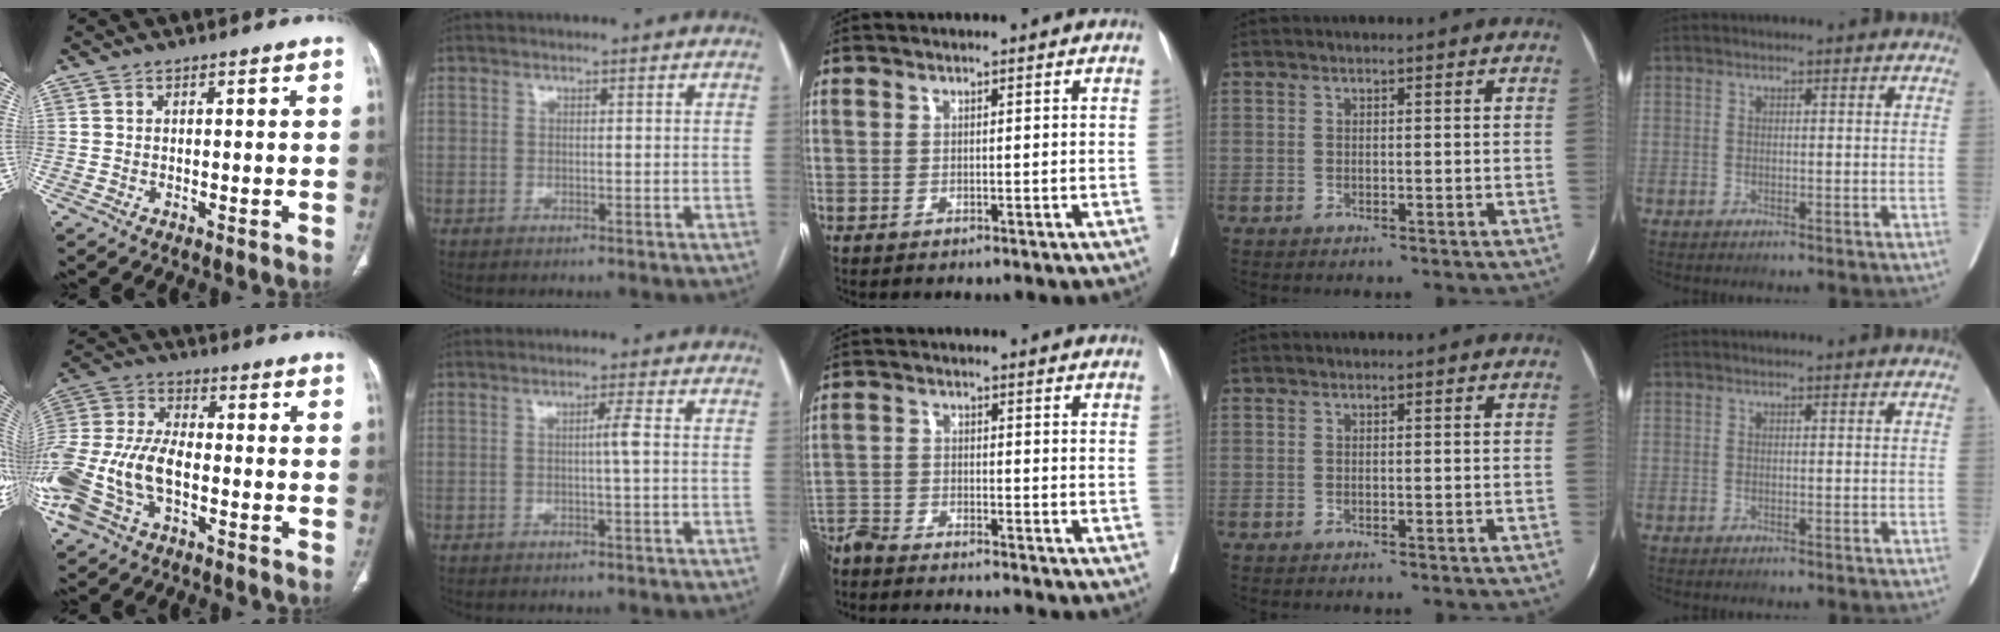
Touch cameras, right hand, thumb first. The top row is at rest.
{"thumb": {"total": 19.3, "force": [-5.6, 11.4, 14.5], "torque": [-0.344, 0.025, -0.101]}, "index": {"total": 2.0, "force": [0.0, -0.5, 2.0], "torque": [-0.033, 0.000, 0.000]}, "middle": {"total": 12.0, "force": [-11.4, 0.3, 3.8], "torque": [-0.043, -0.008, -0.176]}}